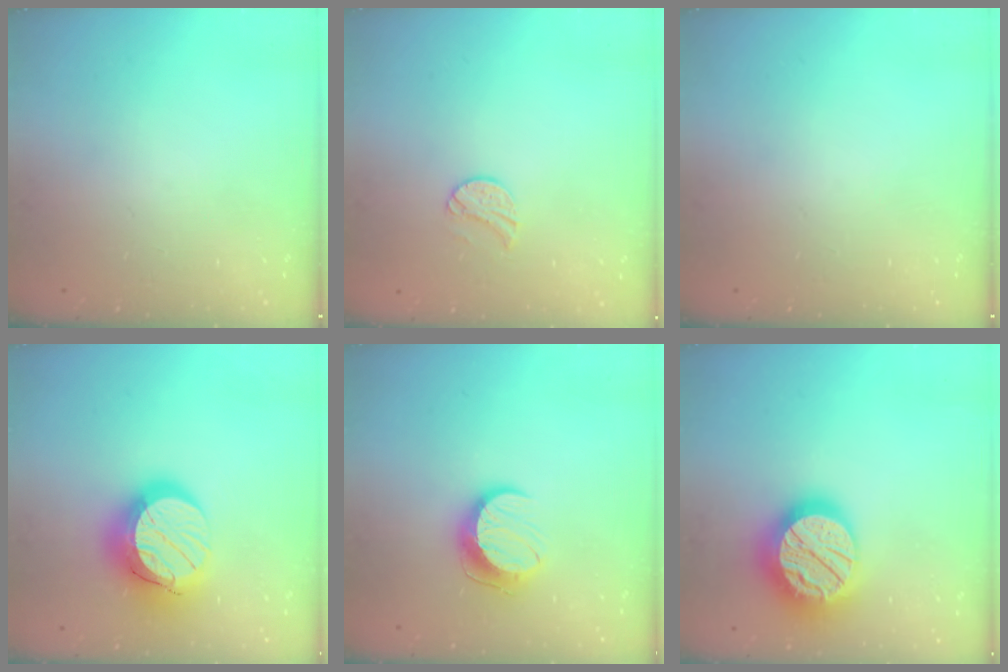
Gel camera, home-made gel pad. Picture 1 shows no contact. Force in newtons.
{"total": 9.2, "press": 9.2, "slide": 0.6}
{"total": 0.0}
{"total": 17.7, "press": 17.7, "slide": 1.6}
{"total": 10.5, "press": 10.5, "slide": 0.4}
{"total": 23.9, "press": 23.8, "slide": 1.9}